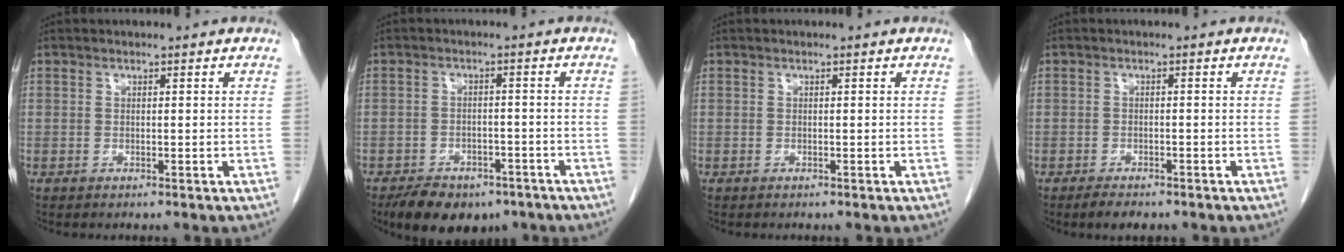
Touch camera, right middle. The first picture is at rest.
{"total": 9.3, "force": [-6.8, 4.8, 4.1], "torque": [-0.058, 0.002, -0.099]}
{"total": 0.0}
{"total": 2.5, "force": [-2.0, 0.9, 1.2], "torque": [-0.024, -0.003, -0.028]}